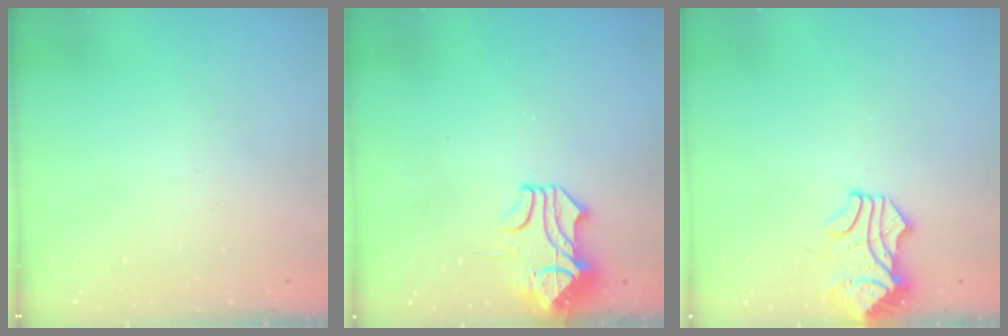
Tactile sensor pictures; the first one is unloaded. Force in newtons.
{"total": 1.5, "press": 0.7, "slide": 1.3}
{"total": 1.7, "press": 1.5, "slide": 0.8}